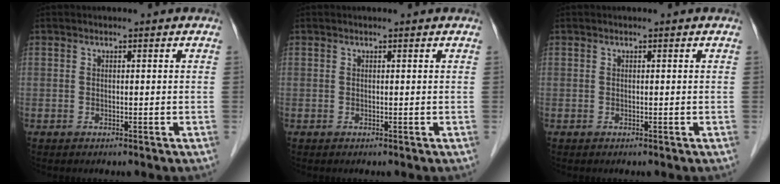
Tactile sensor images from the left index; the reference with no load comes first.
{"total": 0.0}
{"total": 0.0}